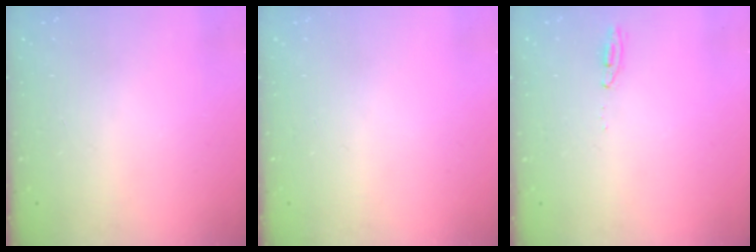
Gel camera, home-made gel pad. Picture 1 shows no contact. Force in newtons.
{"total": 2.8, "press": 2.2, "slide": 1.7}
{"total": 4.1, "press": 3.1, "slide": 2.6}